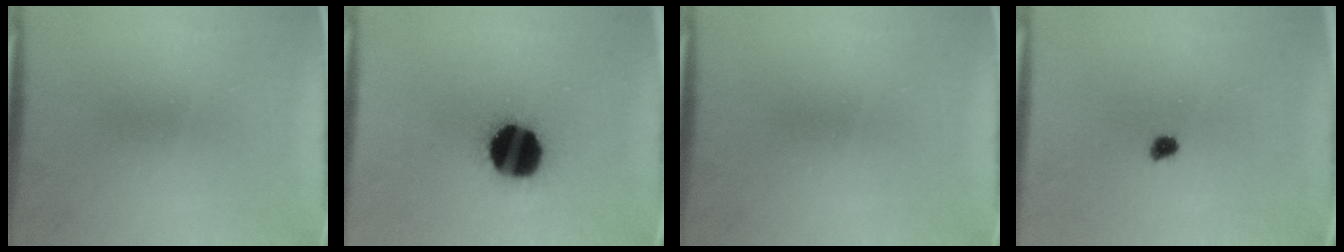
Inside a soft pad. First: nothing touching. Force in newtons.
{"total": 19.1}
{"total": 0.0}
{"total": 1.8}